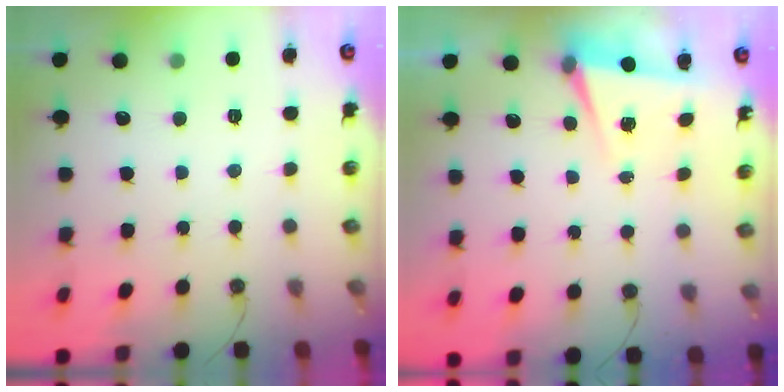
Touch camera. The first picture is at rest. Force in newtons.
{"total": 4.5, "press": 3.4, "slide": 2.9}